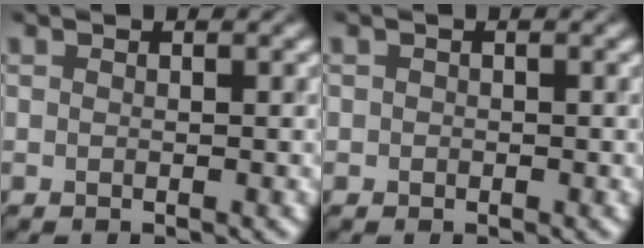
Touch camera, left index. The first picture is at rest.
{"total": 0.6, "force": [-0.2, 0.6, -0.1], "torque": [0.012, -0.003, -0.005]}